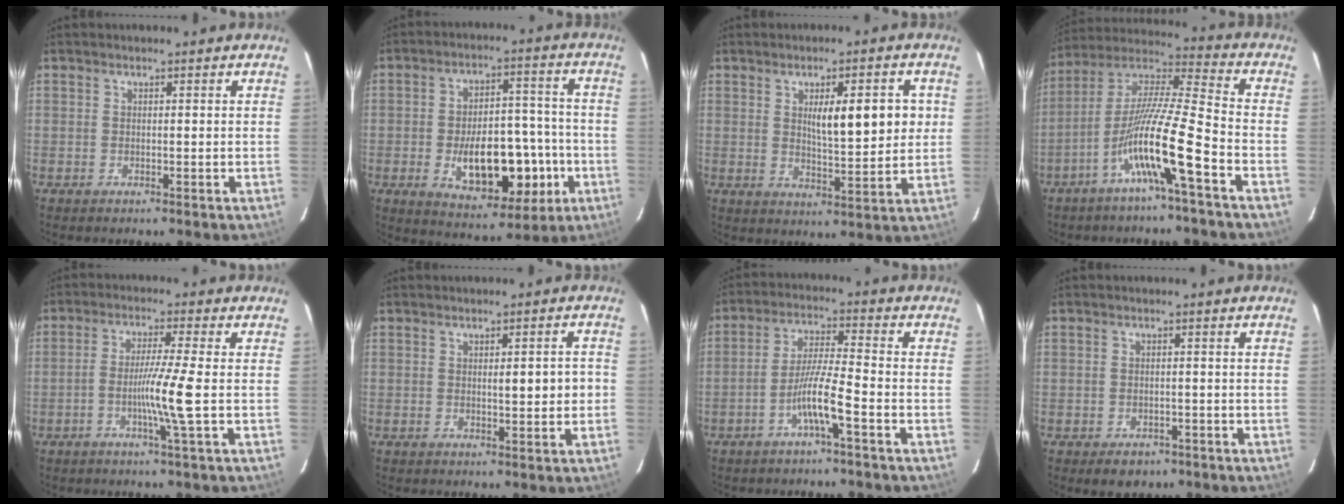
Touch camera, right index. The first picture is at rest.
{"total": 14.6, "force": [-3.9, 7.1, 12.2], "torque": [-0.184, 0.018, -0.045]}
{"total": 9.2, "force": [2.1, 2.2, 8.7], "torque": [-0.129, 0.002, 0.036]}
{"total": 13.7, "force": [-6.2, -0.8, 12.2], "torque": [-0.240, 0.002, -0.121]}
{"total": 6.4, "force": [-1.5, -1.5, 6.0], "torque": [-0.113, -0.008, -0.031]}
{"total": 3.9, "force": [0.0, 0.9, 3.8], "torque": [-0.052, 0.005, 0.002]}
{"total": 6.7, "force": [-3.1, -0.4, 5.9], "torque": [-0.116, 0.011, -0.060]}
{"total": 3.6, "force": [-2.4, 2.4, 1.2], "torque": [-0.015, 0.002, -0.025]}